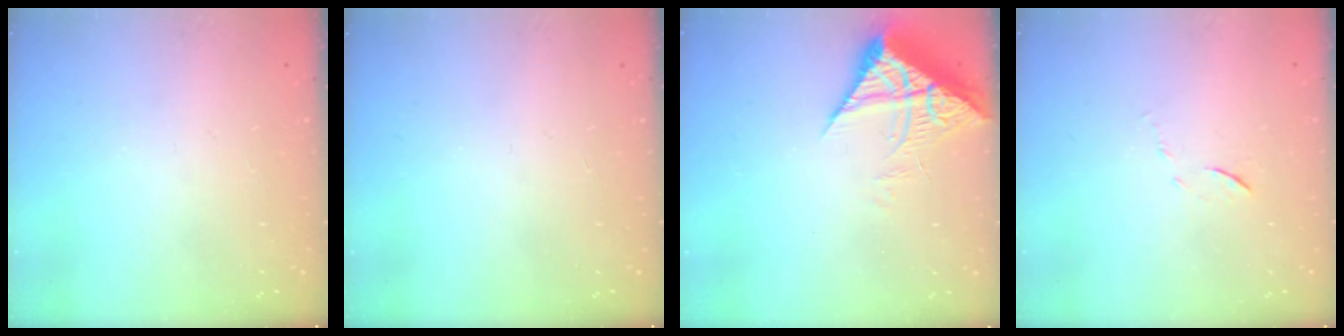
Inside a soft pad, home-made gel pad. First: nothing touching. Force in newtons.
{"total": 0.0}
{"total": 7.2, "press": 7.1, "slide": 0.9}
{"total": 5.3, "press": 5.2, "slide": 0.4}